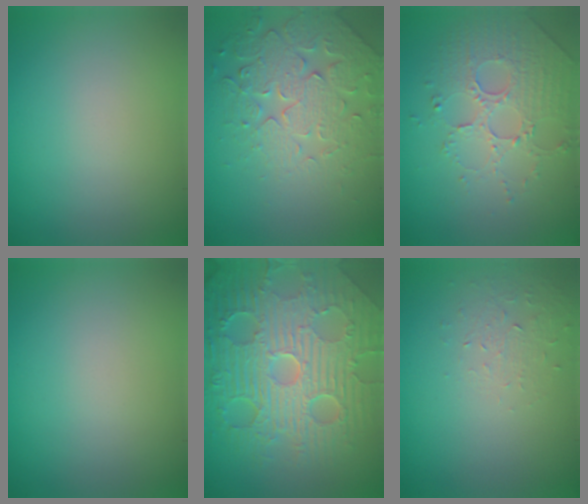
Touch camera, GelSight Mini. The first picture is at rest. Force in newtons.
{"total": 4.7, "press": 4.6, "slide": 1.0}
{"total": 5.0, "press": 3.5, "slide": 3.6}
{"total": 0.0}
{"total": 11.6, "press": 7.5, "slide": 8.9}
{"total": 1.3, "press": 0.6, "slide": 1.2}